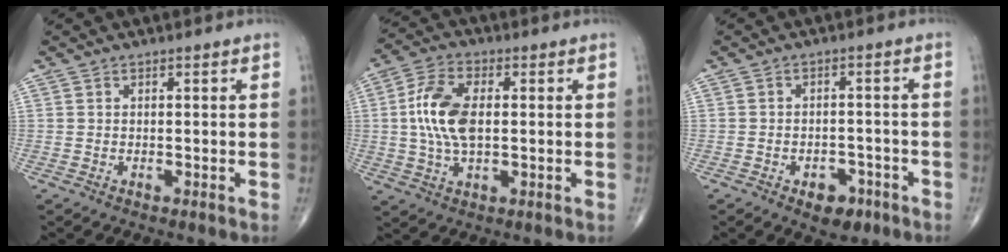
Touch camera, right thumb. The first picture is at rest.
{"total": 11.0, "force": [0.6, 5.7, 9.3], "torque": [-0.197, 0.008, 0.011]}
{"total": 5.6, "force": [-3.1, 3.5, 3.0], "torque": [-0.017, 0.023, -0.038]}